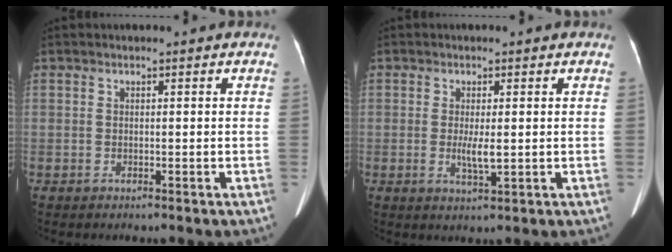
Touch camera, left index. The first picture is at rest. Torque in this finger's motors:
{"motor_torque": [0.50, -0.07, 0.22, 0.05]}